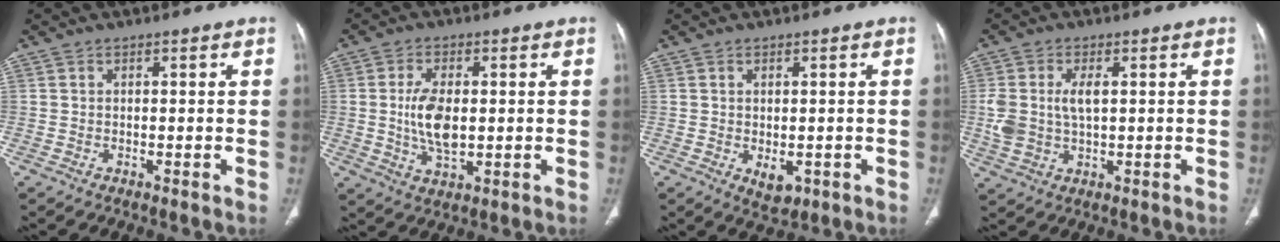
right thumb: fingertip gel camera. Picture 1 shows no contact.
{"total": 8.1, "force": [0.1, 4.2, 6.9], "torque": [-0.134, -0.006, 0.005]}
{"total": 3.7, "force": [-0.9, 2.3, 2.8], "torque": [-0.033, -0.003, 0.001]}
{"total": 6.8, "force": [0.8, 3.8, 5.6], "torque": [-0.125, 0.005, 0.021]}